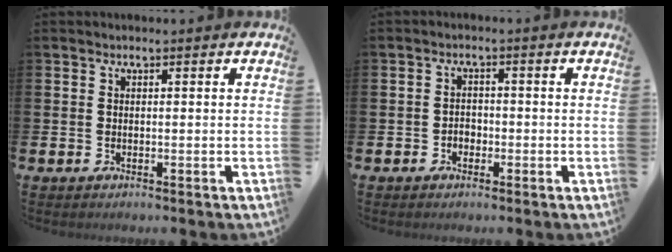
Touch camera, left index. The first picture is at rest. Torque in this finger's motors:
{"motor_torque": [0.00, 0.11, 0.01, 0.00]}